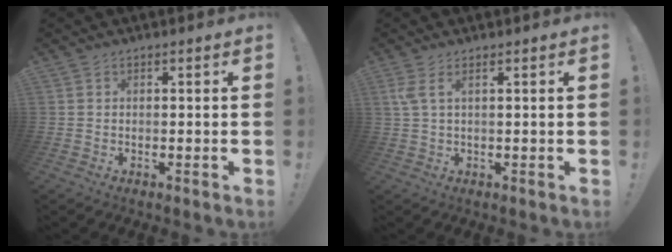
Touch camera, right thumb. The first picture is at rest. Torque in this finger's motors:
{"motor_torque": [-0.62, 0.21, -0.22, 0.31, 0.19]}